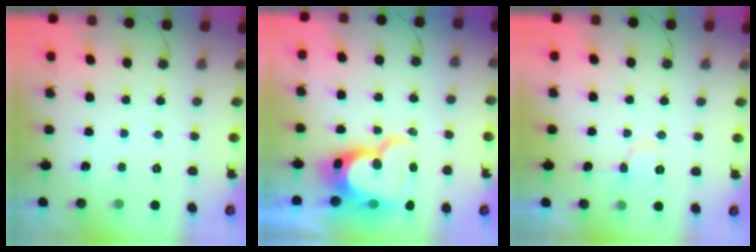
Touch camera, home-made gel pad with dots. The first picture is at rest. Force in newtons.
{"total": 16.1, "press": 16.0, "slide": 1.4}
{"total": 5.1, "press": 5.1, "slide": 0.3}